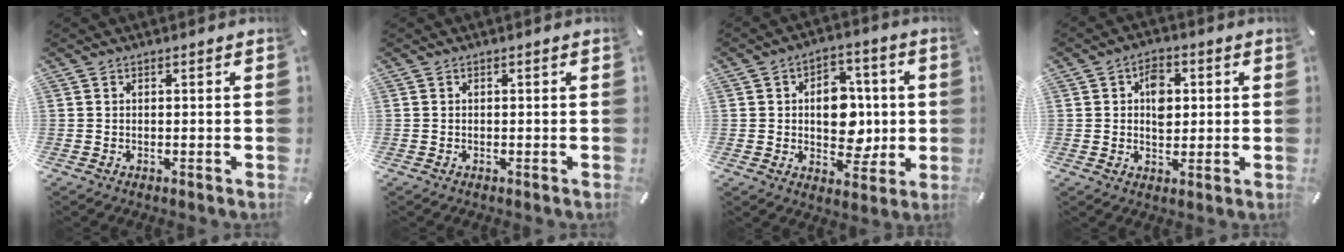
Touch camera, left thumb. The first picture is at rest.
{"total": 0.0}
{"total": 11.3, "force": [0.3, 8.6, 7.4], "torque": [-0.090, 0.007, 0.008]}
{"total": 6.5, "force": [1.0, 4.8, 4.2], "torque": [-0.047, -0.003, 0.011]}